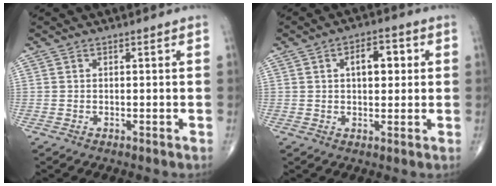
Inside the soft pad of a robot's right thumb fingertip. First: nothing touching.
{"total": 6.7, "force": [1.5, 3.7, 5.4], "torque": [-0.059, 0.007, 0.020]}